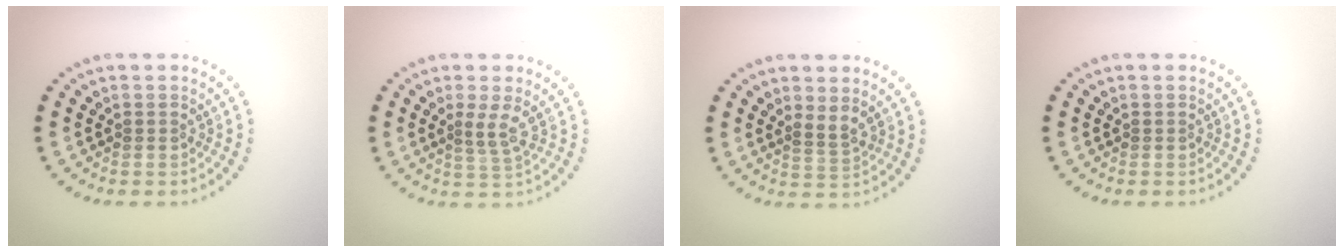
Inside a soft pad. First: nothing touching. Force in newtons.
{"total": 1.9, "press": 1.4, "slide": 1.3}
{"total": 1.3, "press": 0.9, "slide": 0.9}
{"total": 0.0}